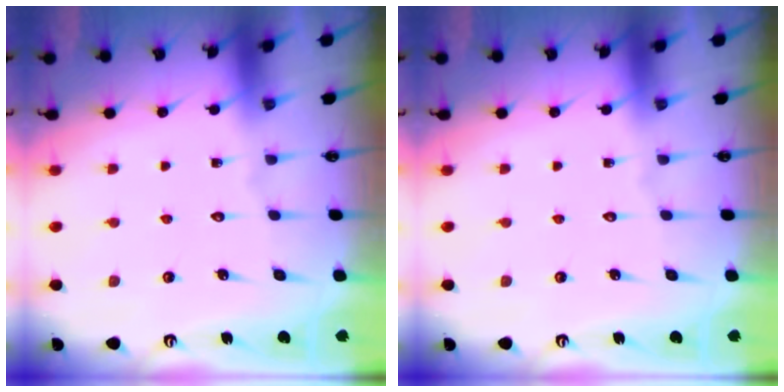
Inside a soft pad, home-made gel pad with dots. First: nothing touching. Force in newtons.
{"total": 0.0}